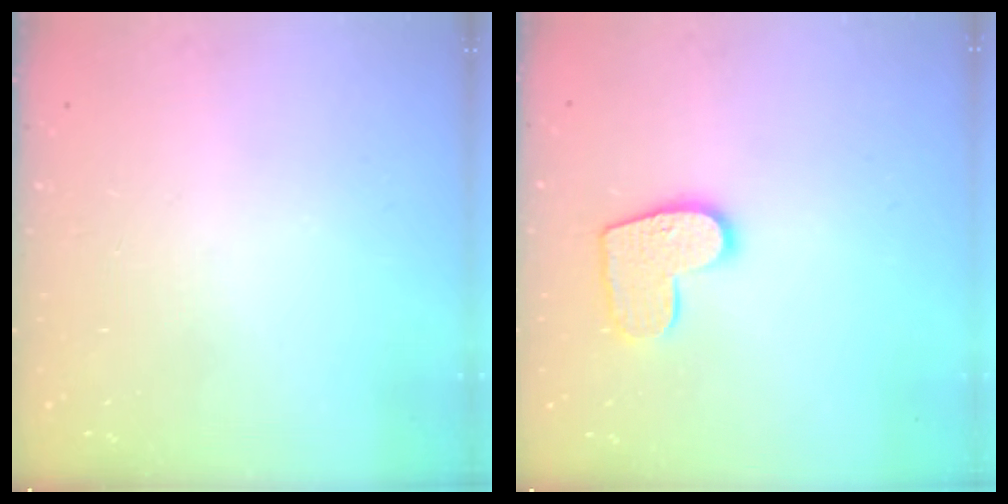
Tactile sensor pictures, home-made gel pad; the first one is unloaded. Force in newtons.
{"total": 11.6, "press": 11.5, "slide": 0.5}